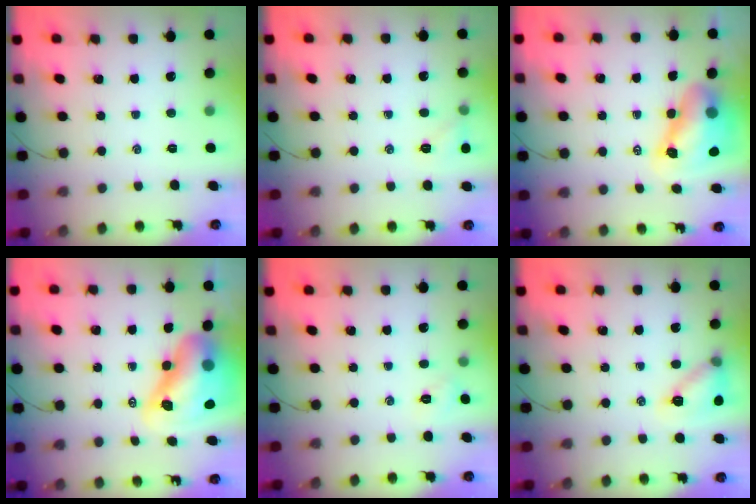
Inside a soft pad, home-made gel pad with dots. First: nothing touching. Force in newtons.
{"total": 5.2, "press": 5.0, "slide": 1.5}
{"total": 10.6, "press": 10.2, "slide": 3.0}
{"total": 15.3, "press": 14.6, "slide": 4.4}
{"total": 2.0, "press": 1.9, "slide": 0.6}
{"total": 12.7, "press": 12.6, "slide": 1.0}